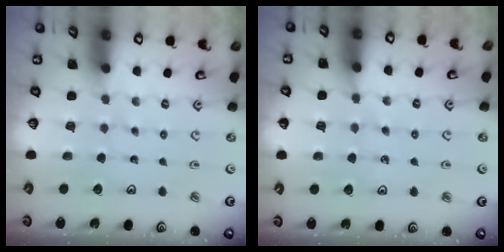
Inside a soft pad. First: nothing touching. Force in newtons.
{"total": 5.1, "press": 5.1, "slide": 0.7}